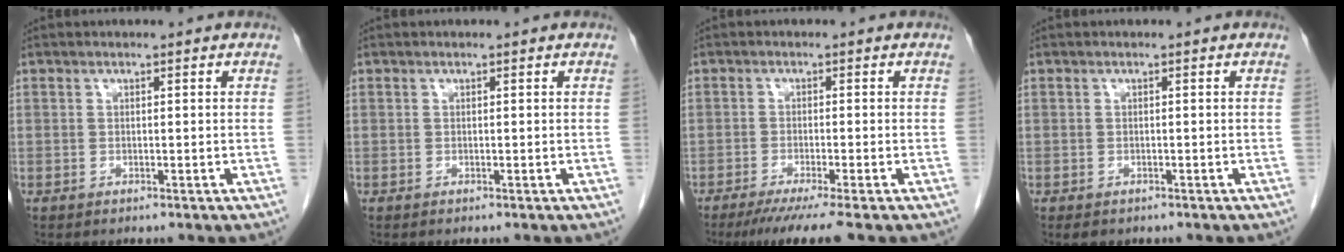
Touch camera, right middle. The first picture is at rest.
{"total": 0.0}
{"total": 6.3, "force": [-4.8, -0.8, 4.0], "torque": [-0.054, -0.017, -0.078]}
{"total": 1.6, "force": [-1.2, 0.9, 0.7], "torque": [-0.009, 0.000, -0.011]}